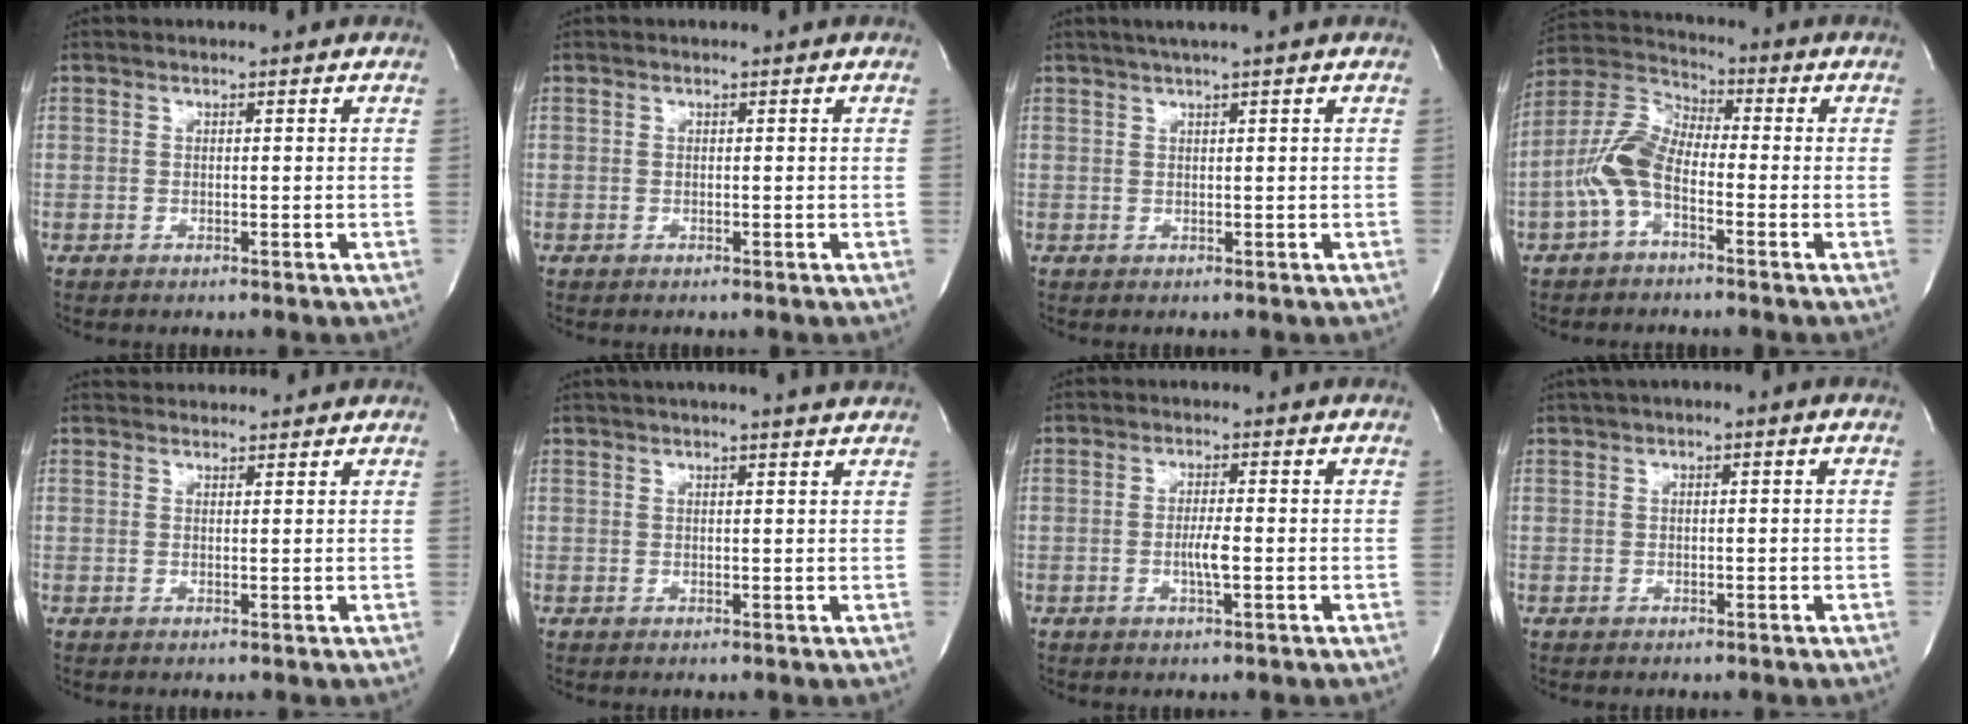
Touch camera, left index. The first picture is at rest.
{"total": 0.0}
{"total": 3.1, "force": [2.2, -0.8, 1.9], "torque": [-0.031, 0.007, 0.041]}
{"total": 8.3, "force": [-3.0, 3.8, 6.8], "torque": [-0.171, 0.016, -0.065]}
{"total": 4.2, "force": [4.1, 0.7, 0.2], "torque": [-0.010, 0.023, 0.056]}
{"total": 8.3, "force": [7.6, -0.2, 3.5], "torque": [-0.054, 0.019, 0.084]}
{"total": 2.6, "force": [-0.8, 0.0, 2.4], "torque": [-0.054, -0.010, -0.013]}
{"total": 1.7, "force": [0.7, 0.4, 1.5], "torque": [-0.027, 0.014, 0.010]}